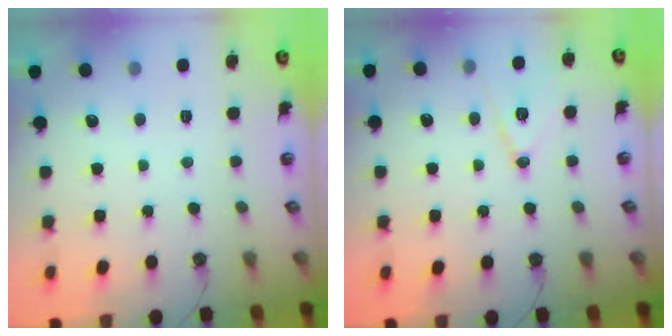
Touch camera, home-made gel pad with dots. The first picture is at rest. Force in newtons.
{"total": 11.8, "press": 11.4, "slide": 3.2}